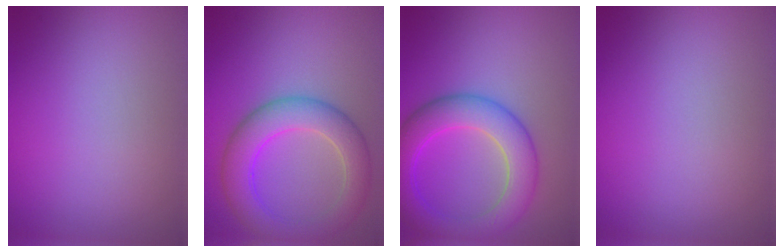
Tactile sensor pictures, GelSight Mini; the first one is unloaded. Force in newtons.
{"total": 6.1, "press": 6.1, "slide": 0.2}
{"total": 6.7, "press": 6.6, "slide": 0.3}
{"total": 0.0}